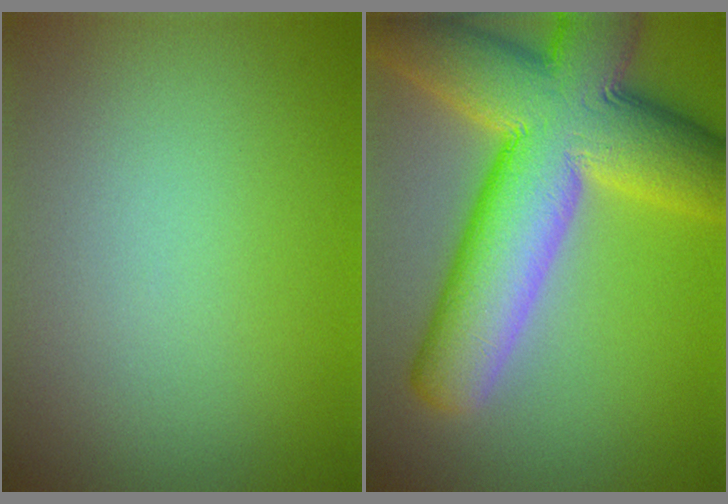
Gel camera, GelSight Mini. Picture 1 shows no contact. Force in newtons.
{"total": 14.3, "press": 14.2, "slide": 0.6}